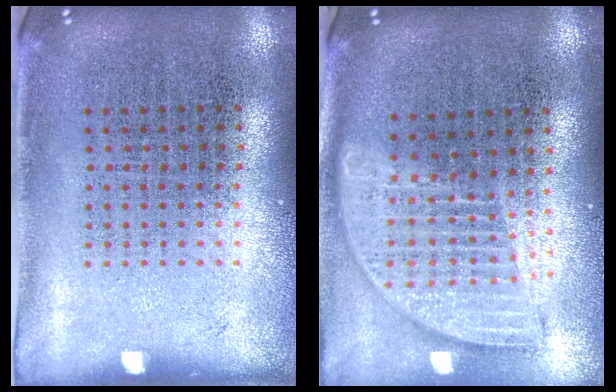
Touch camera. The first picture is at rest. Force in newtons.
{"total": 1.8, "press": 1.5, "slide": 1.0}